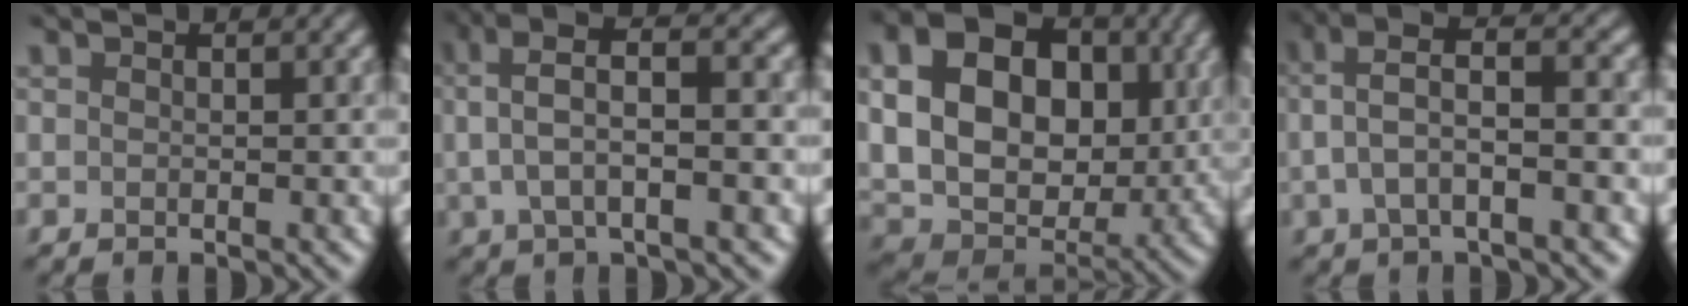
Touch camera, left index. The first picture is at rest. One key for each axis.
{"total": 5.8, "fx": 1.0, "fy": 1.9, "fz": 5.4, "tx": -0.100, "ty": 0.018, "tz": 0.014}
{"total": 15.5, "fx": 3.6, "fy": 11.2, "fz": 10.1, "tx": -0.188, "ty": 0.023, "tz": 0.074}
{"total": 5.3, "fx": -0.1, "fy": 1.8, "fz": 5.0, "tx": -0.097, "ty": 0.023, "tz": -0.007}